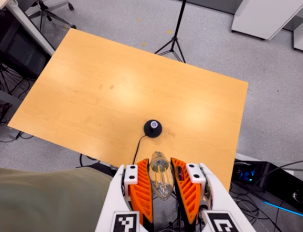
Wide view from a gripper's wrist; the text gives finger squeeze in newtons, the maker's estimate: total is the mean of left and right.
{"total": 20.0, "left": 22.0, "right": 18.0}